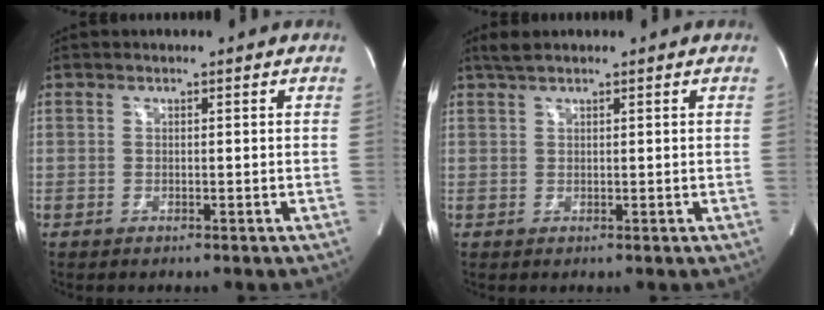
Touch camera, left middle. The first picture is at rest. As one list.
[{"total": 1.9, "force": [1.6, 0.1, 1.0], "torque": [-0.025, 0.014, 0.032]}]